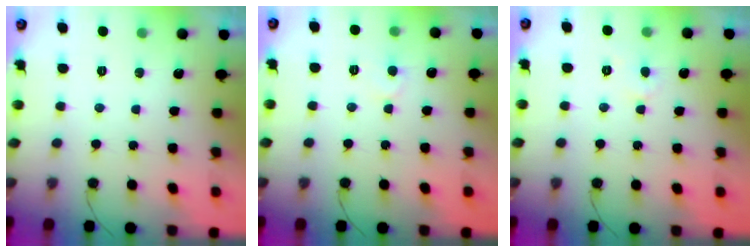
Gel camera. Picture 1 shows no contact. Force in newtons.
{"total": 4.7, "press": 4.6, "slide": 0.5}
{"total": 2.3, "press": 2.3, "slide": 0.1}